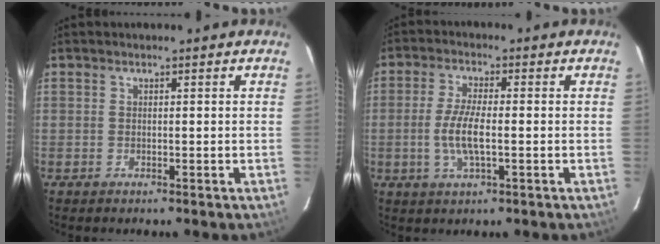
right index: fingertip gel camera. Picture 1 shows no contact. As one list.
[{"total": 6.9, "force": [-1.1, 1.9, 6.5], "torque": [-0.134, -0.002, -0.022]}]